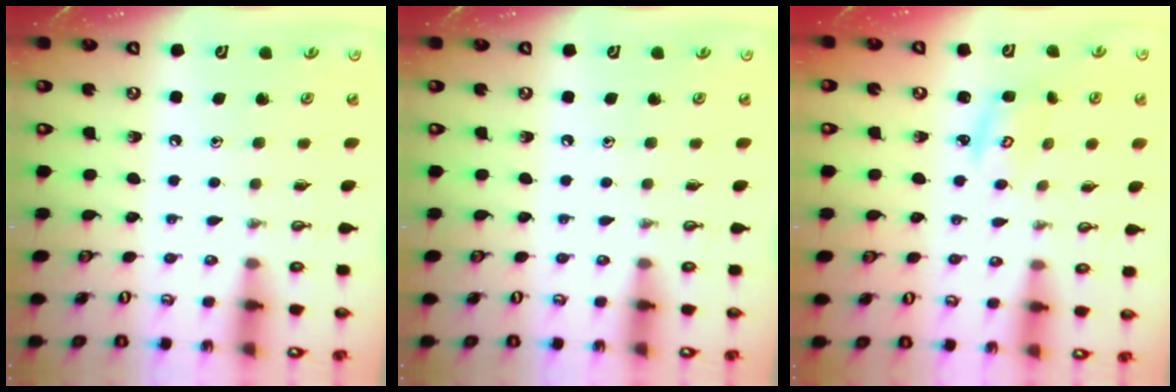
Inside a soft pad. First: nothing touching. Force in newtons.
{"total": 0.0}
{"total": 2.9, "press": 2.9, "slide": 0.4}